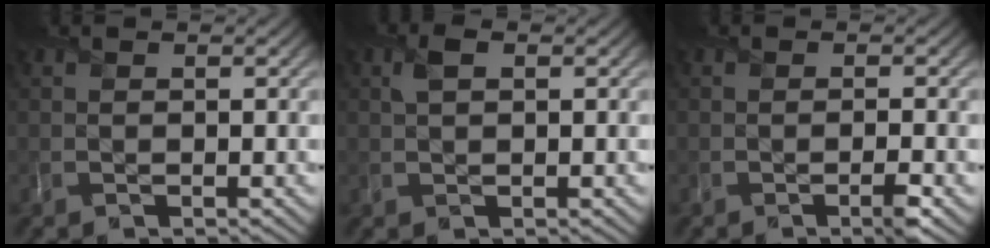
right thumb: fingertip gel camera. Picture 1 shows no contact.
{"total": 1.6, "force": [0.5, 1.0, 1.2], "torque": [-0.027, 0.003, 0.009]}
{"total": 1.8, "force": [-0.9, 0.1, 1.6], "torque": [-0.025, 0.002, -0.021]}